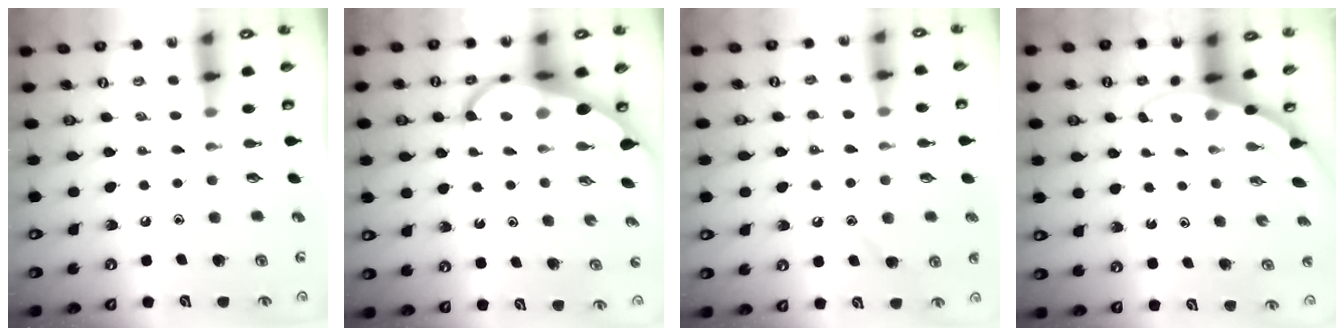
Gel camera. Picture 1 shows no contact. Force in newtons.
{"total": 8.2, "press": 8.2, "slide": 0.6}
{"total": 13.4, "press": 13.4, "slide": 1.1}
{"total": 3.5, "press": 3.5, "slide": 0.2}